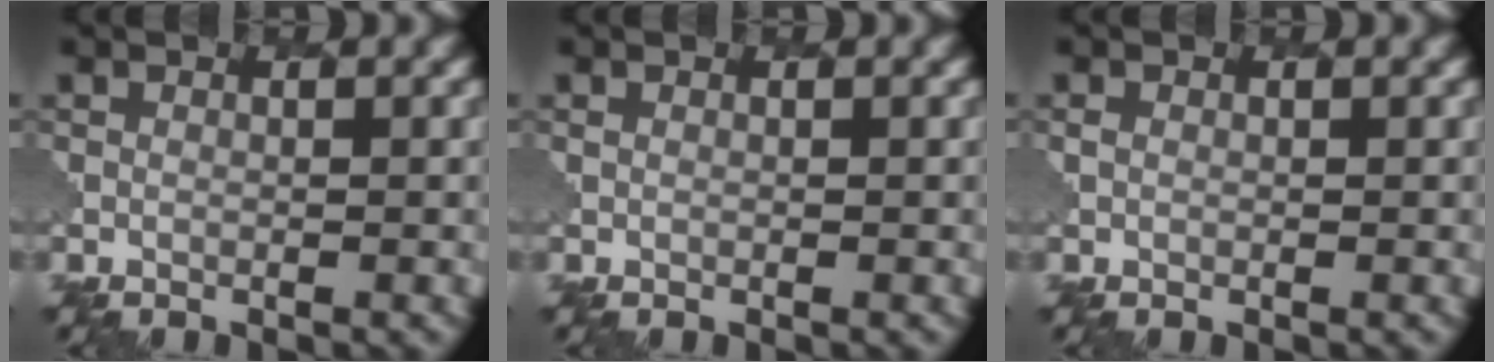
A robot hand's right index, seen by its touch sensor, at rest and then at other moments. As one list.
[{"total": 0.0}, {"total": 0.6, "force": [0.1, 0.5, 0.1], "torque": [0.000, 0.000, -0.001]}]